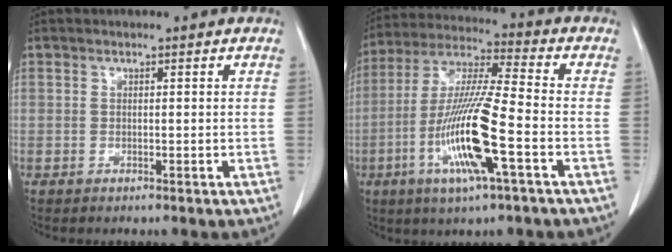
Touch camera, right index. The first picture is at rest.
{"total": 15.1, "force": [-4.9, 0.7, 14.3], "torque": [-0.290, -0.013, -0.097]}